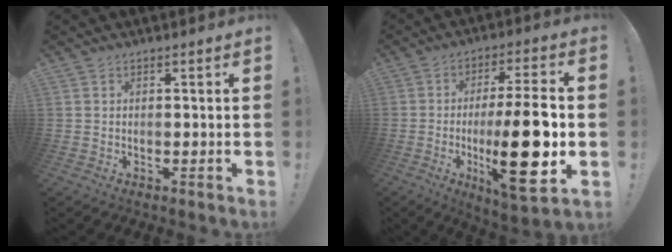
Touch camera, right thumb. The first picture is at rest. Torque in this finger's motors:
{"motor_torque": [2.35, 2.66, 2.29, -0.36, 0.13]}